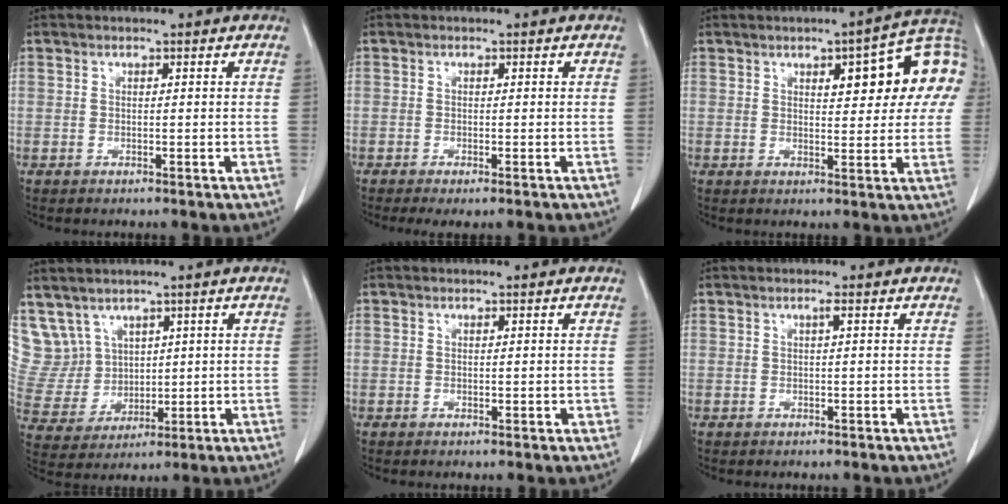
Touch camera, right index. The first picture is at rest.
{"total": 2.1, "force": [-1.3, 0.5, 1.5], "torque": [-0.033, -0.008, -0.018]}
{"total": 13.1, "force": [3.9, 3.8, 11.9], "torque": [-0.153, 0.030, 0.045]}
{"total": 10.6, "force": [5.6, 8.9, 1.4], "torque": [-0.059, 0.052, 0.140]}
{"total": 1.0, "force": [-0.1, 0.8, 0.6], "torque": [-0.002, 0.002, 0.000]}
{"total": 0.5, "force": [0.1, -0.1, 0.5], "torque": [-0.014, -0.001, 0.004]}